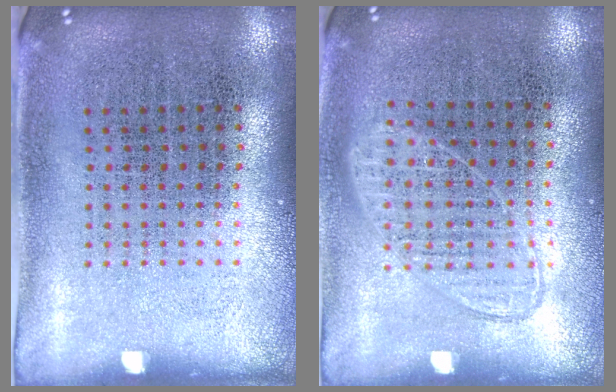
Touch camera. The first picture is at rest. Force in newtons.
{"total": 1.0, "press": 0.9, "slide": 0.4}